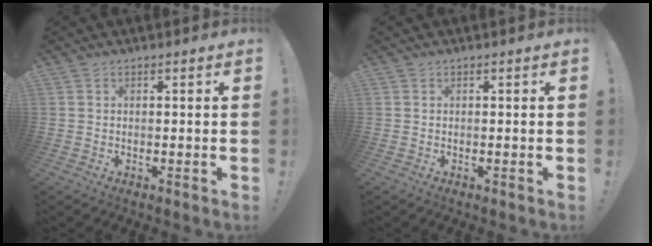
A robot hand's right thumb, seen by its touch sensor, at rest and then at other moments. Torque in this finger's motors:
{"motor_torque": [0.00, 0.00, 0.01, 0.01, 0.00]}